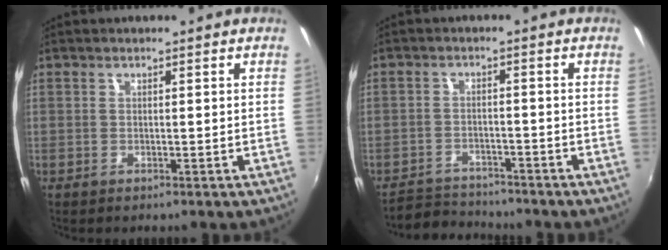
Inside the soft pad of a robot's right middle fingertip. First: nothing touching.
{"total": 5.7, "force": [-5.4, 1.5, 0.2], "torque": [-0.025, 0.008, -0.095]}